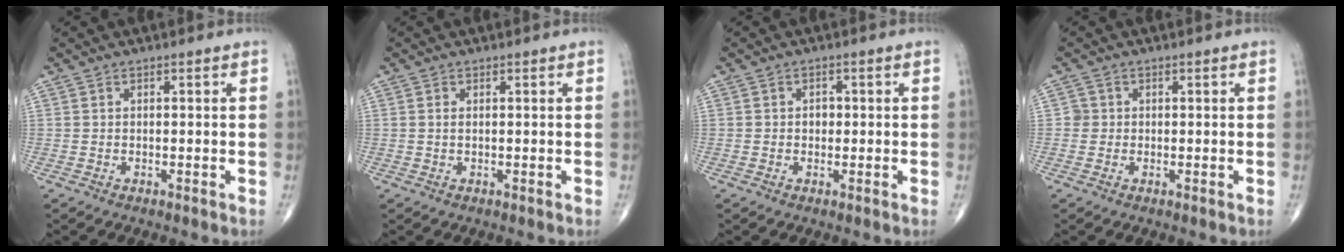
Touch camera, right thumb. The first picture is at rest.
{"total": 0.7, "force": [0.1, 0.4, 0.6], "torque": [-0.018, 0.003, 0.004]}
{"total": 1.7, "force": [0.0, 1.4, 0.9], "torque": [-0.004, 0.004, -0.002]}
{"total": 1.5, "force": [0.0, 1.5, 0.1], "torque": [0.008, 0.005, -0.003]}